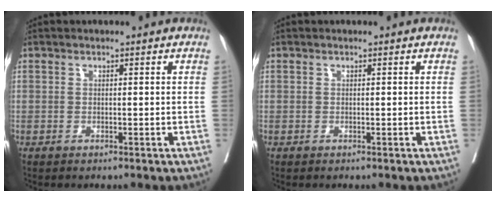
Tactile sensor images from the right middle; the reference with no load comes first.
{"total": 0.0}